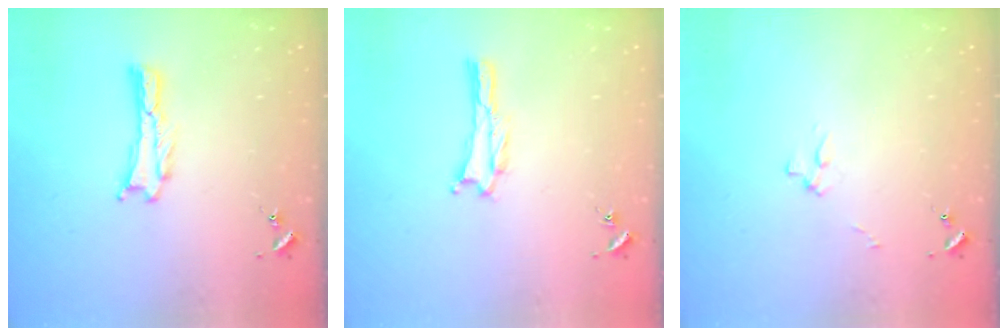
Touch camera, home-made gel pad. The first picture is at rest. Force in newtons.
{"total": 0.0}
{"total": 2.5, "press": 2.5, "slide": 0.3}